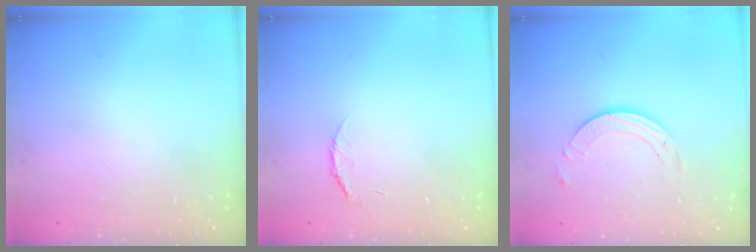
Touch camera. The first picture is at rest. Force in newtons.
{"total": 3.7, "press": 3.6, "slide": 0.4}
{"total": 5.8, "press": 5.8, "slide": 0.6}